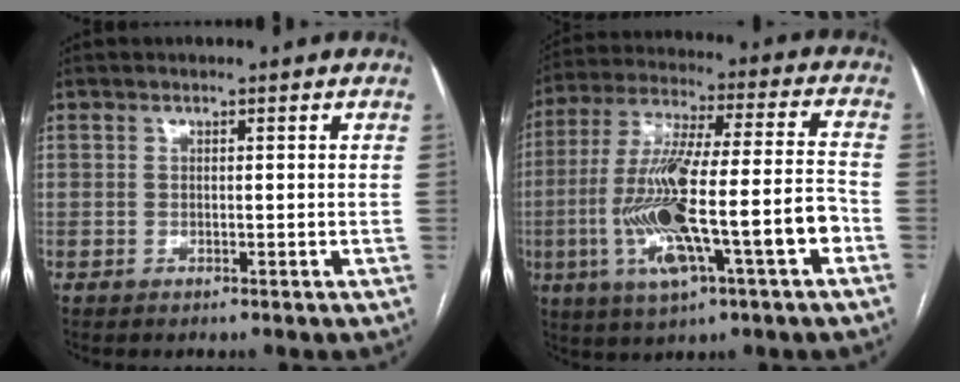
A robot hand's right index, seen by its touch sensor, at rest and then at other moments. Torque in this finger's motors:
{"motor_torque": [1.38, -0.76, 0.65, 0.21]}